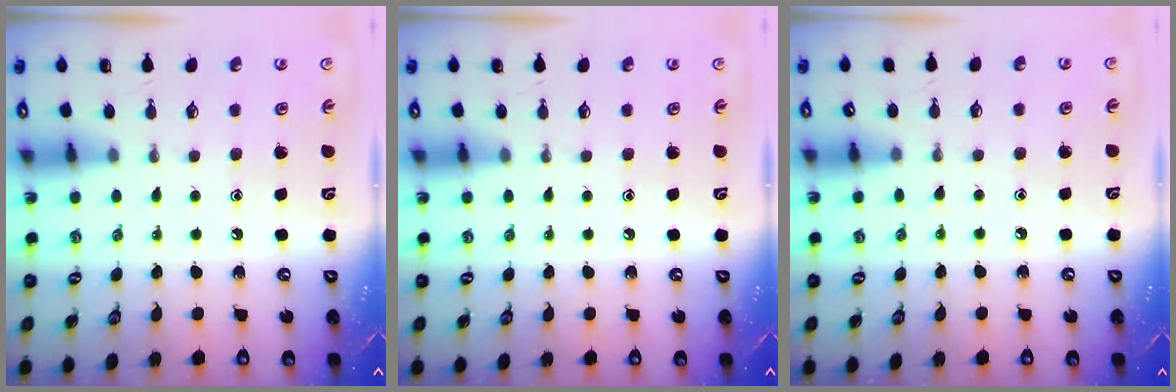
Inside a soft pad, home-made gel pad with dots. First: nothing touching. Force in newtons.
{"total": 0.0}
{"total": 4.6, "press": 4.6, "slide": 0.5}